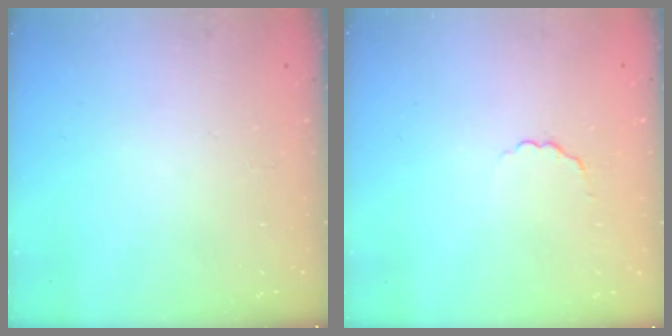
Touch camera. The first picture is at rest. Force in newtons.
{"total": 1.8, "press": 1.5, "slide": 1.0}